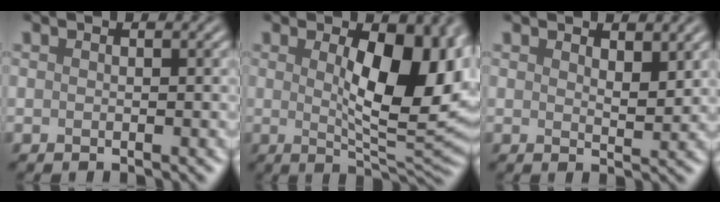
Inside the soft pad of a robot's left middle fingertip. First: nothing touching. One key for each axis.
{"total": 10.6, "fx": 1.6, "fy": 4.0, "fz": 9.7, "tx": -0.130, "ty": -0.005, "tz": 0.030}
{"total": 2.1, "fx": 1.5, "fy": 0.7, "fz": 1.3, "tx": -0.019, "ty": -0.006, "tz": 0.028}